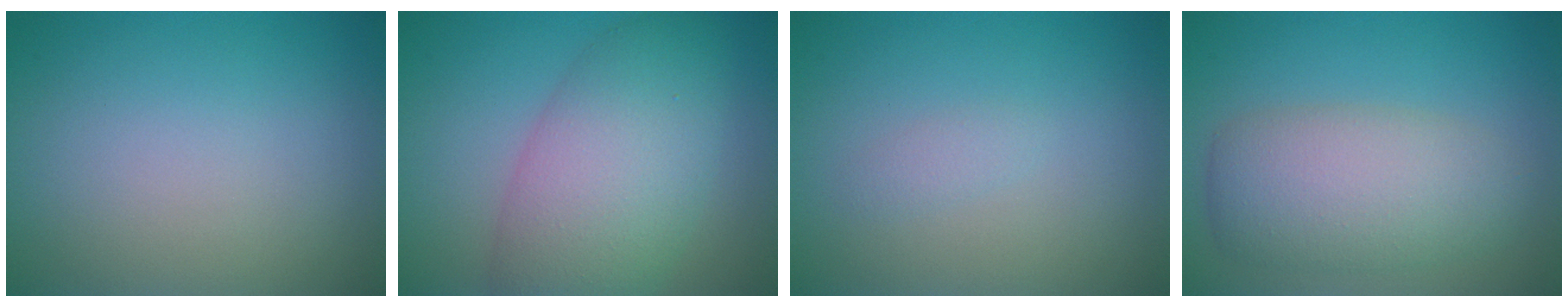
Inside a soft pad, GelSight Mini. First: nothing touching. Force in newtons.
{"total": 8.2, "press": 8.2, "slide": 0.2}
{"total": 0.8, "press": 0.8, "slide": 0.1}
{"total": 6.2, "press": 6.2, "slide": 0.6}